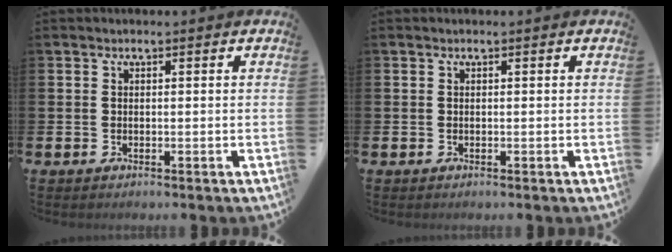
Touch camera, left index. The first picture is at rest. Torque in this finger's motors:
{"motor_torque": [0.00, 0.00, 0.00, 0.00]}